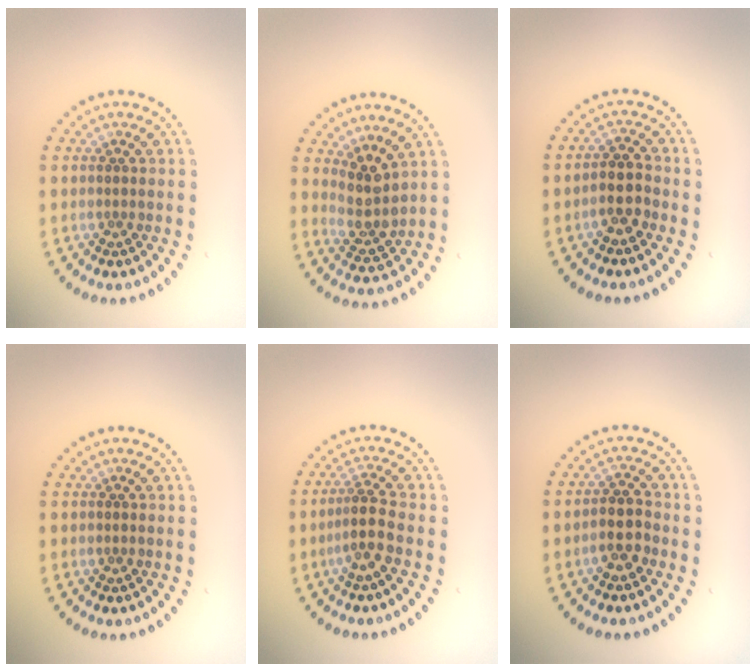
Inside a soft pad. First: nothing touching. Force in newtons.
{"total": 3.5, "press": 2.7, "slide": 2.2}
{"total": 2.3, "press": 2.0, "slide": 1.0}
{"total": 0.0}
{"total": 2.7, "press": 2.0, "slide": 1.8}
{"total": 2.3, "press": 2.0, "slide": 1.0}